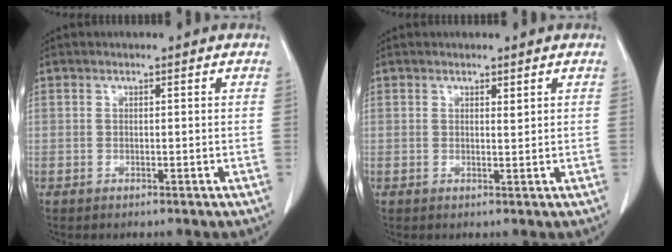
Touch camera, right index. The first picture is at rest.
{"total": 0.7, "force": [0.5, 0.1, 0.4], "torque": [-0.010, -0.005, 0.007]}